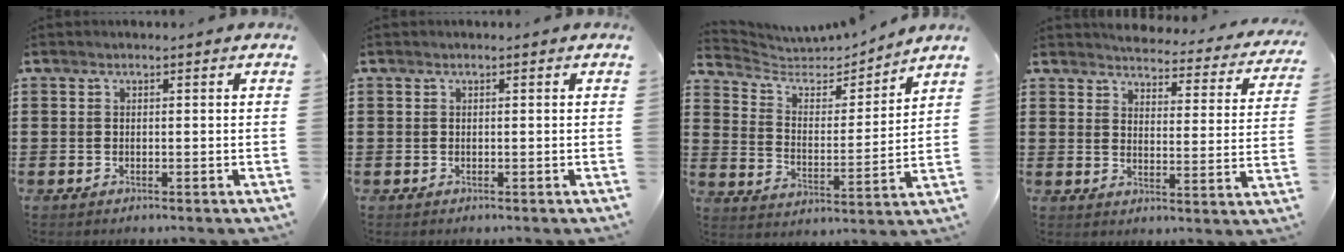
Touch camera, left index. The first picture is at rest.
{"total": 0.0}
{"total": 4.6, "force": [4.3, 1.3, 1.1], "torque": [-0.049, -0.034, 0.066]}
{"total": 3.9, "force": [3.8, 0.2, 0.5], "torque": [-0.031, -0.032, 0.062]}